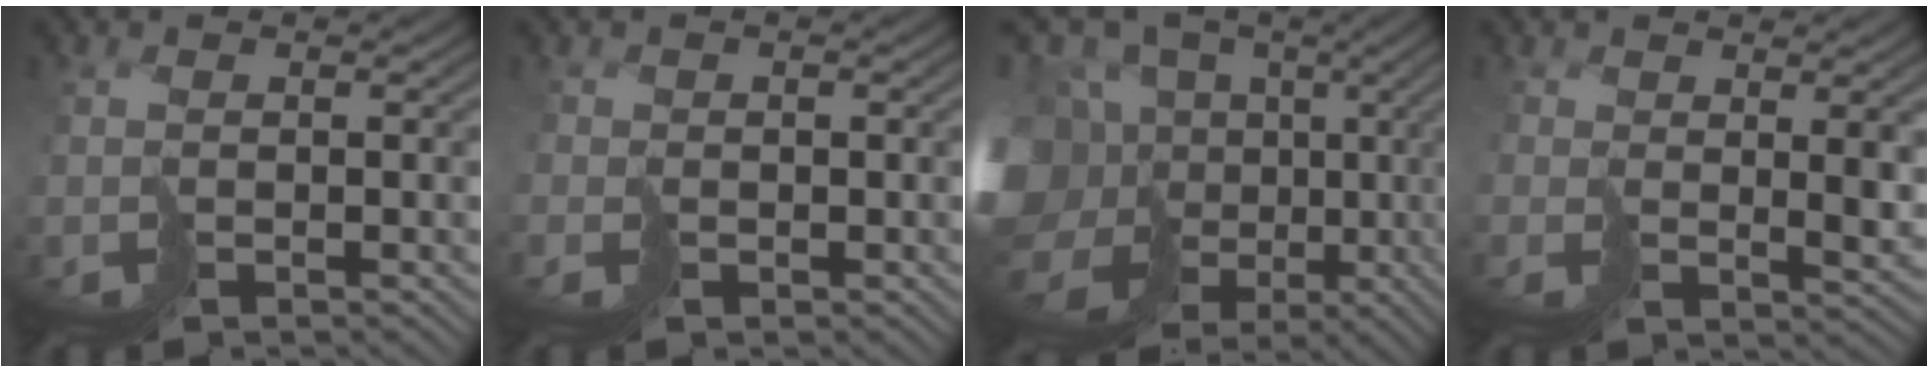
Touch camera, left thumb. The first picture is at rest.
{"total": 1.4, "force": [-0.2, 0.8, -1.1], "torque": [0.027, -0.005, -0.010]}
{"total": 17.5, "force": [-0.6, 13.7, 10.8], "torque": [-0.261, 0.009, 0.019]}
{"total": 2.7, "force": [2.2, 0.8, 1.4], "torque": [-0.026, -0.005, 0.044]}